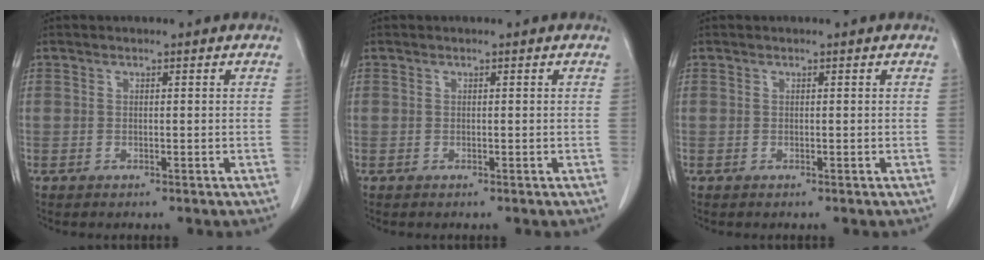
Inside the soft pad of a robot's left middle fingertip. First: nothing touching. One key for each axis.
{"total": 0.0}
{"total": 0.0}